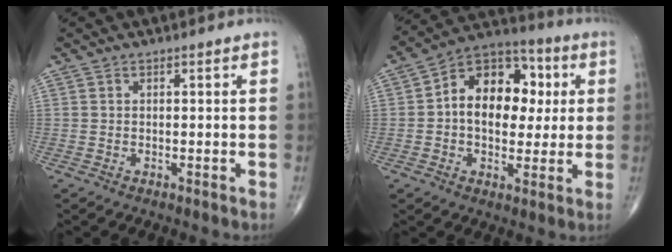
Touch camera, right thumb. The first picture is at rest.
{"total": 16.2, "force": [2.0, 11.0, 11.7], "torque": [-0.132, 0.022, 0.021]}